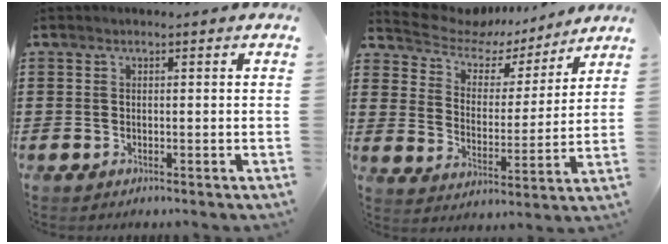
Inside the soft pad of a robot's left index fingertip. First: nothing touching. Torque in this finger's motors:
{"motor_torque": [2.14, 0.00, 1.05, 0.21]}